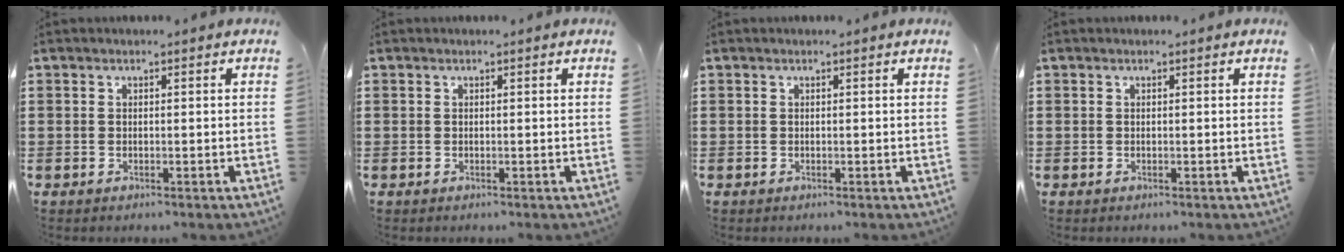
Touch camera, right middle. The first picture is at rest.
{"total": 0.0}
{"total": 0.0}
{"total": 0.0}